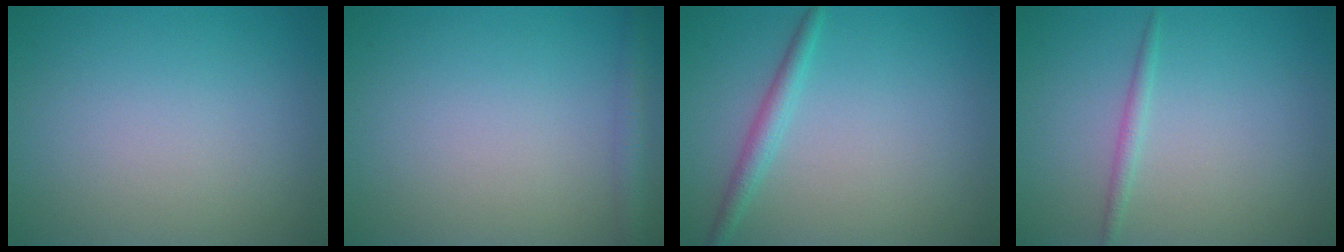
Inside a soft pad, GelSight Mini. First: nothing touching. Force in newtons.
{"total": 1.8, "press": 1.8, "slide": 0.1}
{"total": 1.9, "press": 1.9, "slide": 0.2}
{"total": 1.1, "press": 1.1, "slide": 0.1}